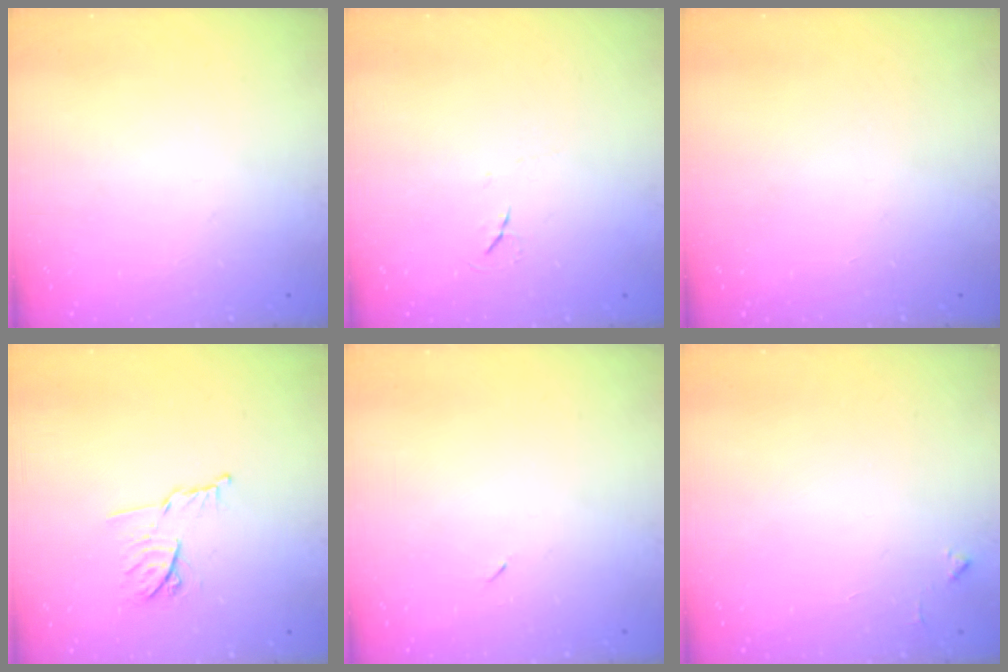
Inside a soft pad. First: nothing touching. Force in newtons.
{"total": 3.8, "press": 3.7, "slide": 0.6}
{"total": 0.0}
{"total": 9.4, "press": 9.4, "slide": 0.7}
{"total": 2.6, "press": 2.3, "slide": 1.2}
{"total": 3.7, "press": 3.7, "slide": 0.5}